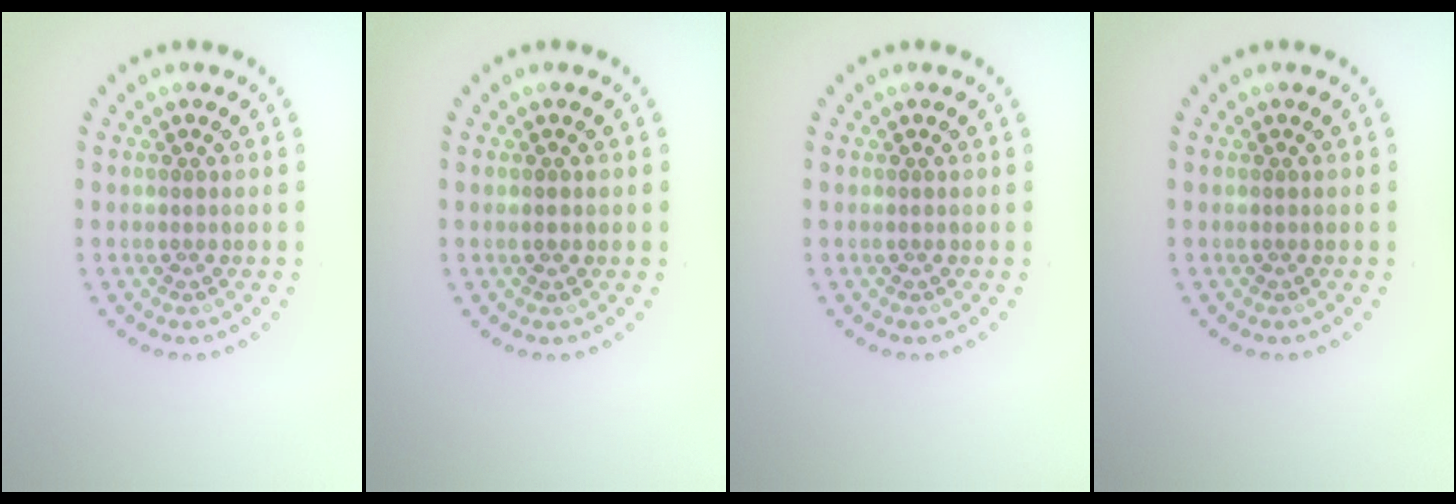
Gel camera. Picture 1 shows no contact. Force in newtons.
{"total": 0.8, "press": 0.8, "slide": 0.1}
{"total": 0.0}
{"total": 0.0}